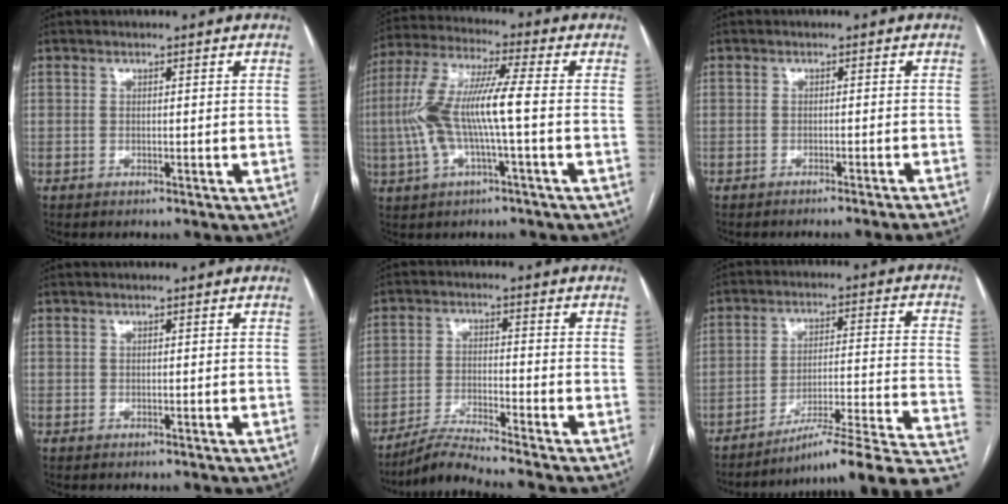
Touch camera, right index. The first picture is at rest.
{"total": 11.8, "force": [-1.3, 1.3, 11.7], "torque": [-0.254, 0.021, -0.027]}
{"total": 6.2, "force": [-5.8, -1.6, 1.8], "torque": [-0.001, -0.007, -0.071]}
{"total": 0.0}
{"total": 6.3, "force": [-5.8, -1.7, 1.9], "torque": [-0.040, -0.022, -0.110]}
{"total": 19.8, "force": [-16.7, -0.5, 10.6], "torque": [-0.078, 0.028, -0.233]}